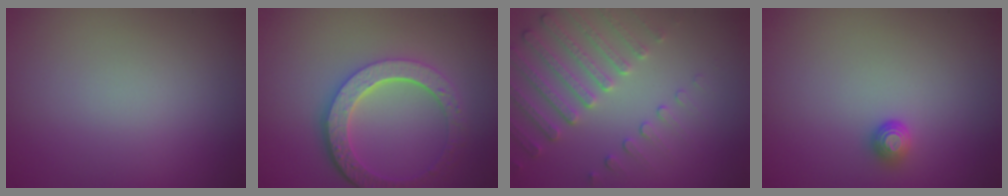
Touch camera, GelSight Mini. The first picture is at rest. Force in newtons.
{"total": 6.0, "press": 4.5, "slide": 4.0}
{"total": 4.8, "press": 3.7, "slide": 3.1}
{"total": 1.1, "press": 1.0, "slide": 0.5}